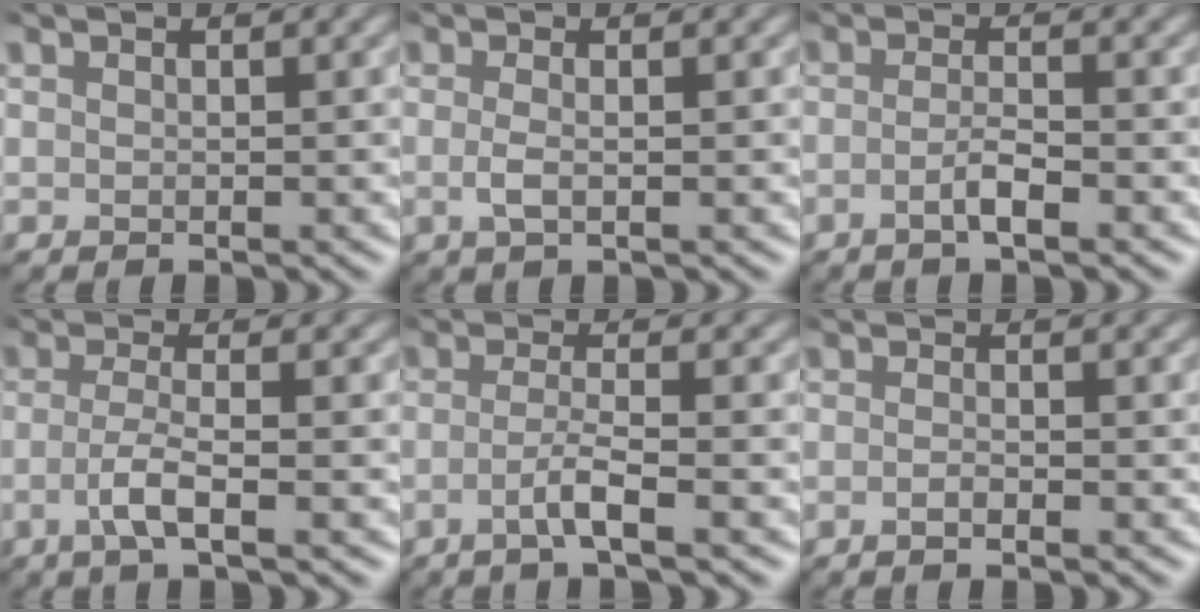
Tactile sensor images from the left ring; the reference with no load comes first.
{"total": 1.7, "force": [-0.7, 0.4, 1.6], "torque": [-0.030, -0.002, -0.007]}
{"total": 2.4, "force": [-1.7, 0.5, 1.7], "torque": [-0.033, -0.007, -0.026]}
{"total": 3.4, "force": [-1.8, 0.7, 2.8], "torque": [-0.058, -0.010, -0.027]}
{"total": 3.1, "force": [-1.8, 0.5, 2.5], "torque": [-0.049, -0.013, -0.031]}
{"total": 1.9, "force": [-0.9, 0.5, 1.6], "torque": [-0.022, -0.003, -0.032]}